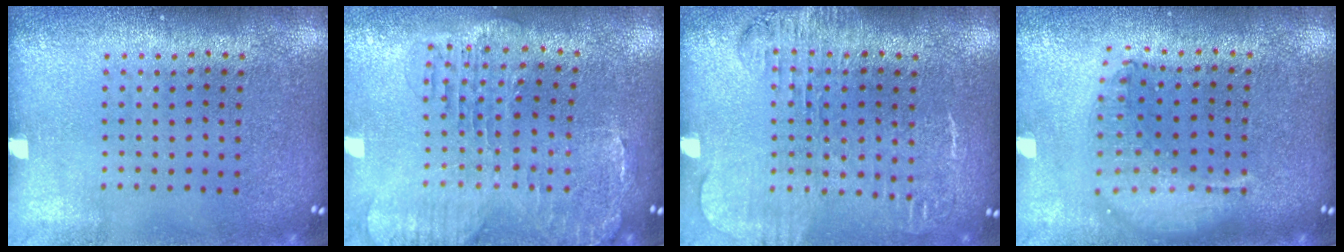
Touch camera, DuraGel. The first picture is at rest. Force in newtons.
{"total": 1.4, "press": 1.4, "slide": 0.5}
{"total": 1.7, "press": 1.5, "slide": 0.8}
{"total": 1.8, "press": 1.5, "slide": 0.9}